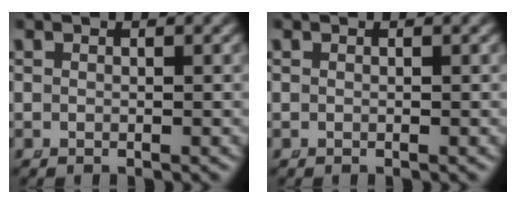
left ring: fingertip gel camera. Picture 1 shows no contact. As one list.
[{"total": 0.0}]